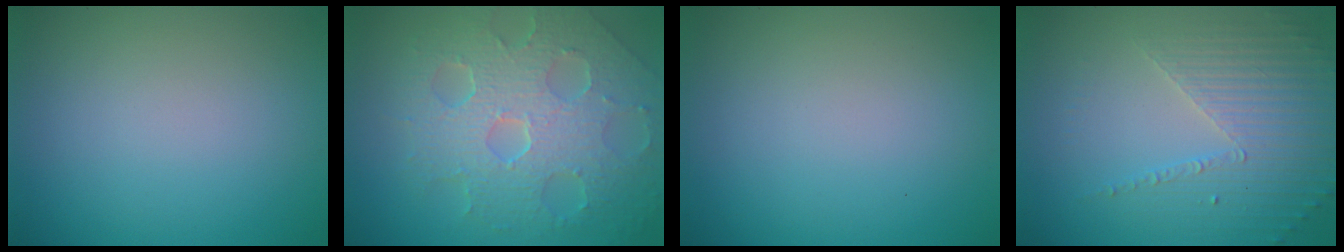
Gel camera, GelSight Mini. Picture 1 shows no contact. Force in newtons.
{"total": 8.5, "press": 5.9, "slide": 6.1}
{"total": 0.0}
{"total": 3.8, "press": 3.3, "slide": 1.9}